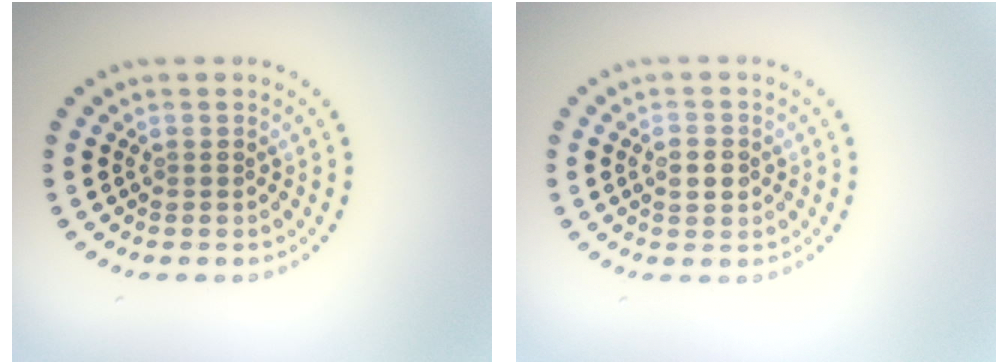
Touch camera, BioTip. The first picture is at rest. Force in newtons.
{"total": 2.2, "press": 2.2, "slide": 0.1}